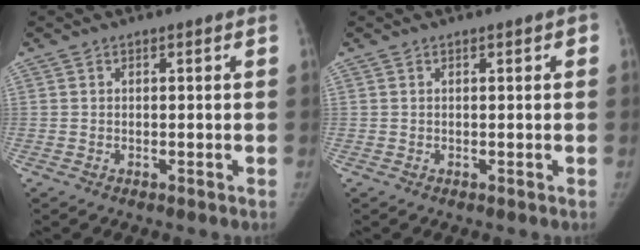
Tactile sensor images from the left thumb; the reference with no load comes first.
{"total": 0.8, "force": [0.3, 0.4, 0.6], "torque": [-0.003, 0.002, 0.003]}